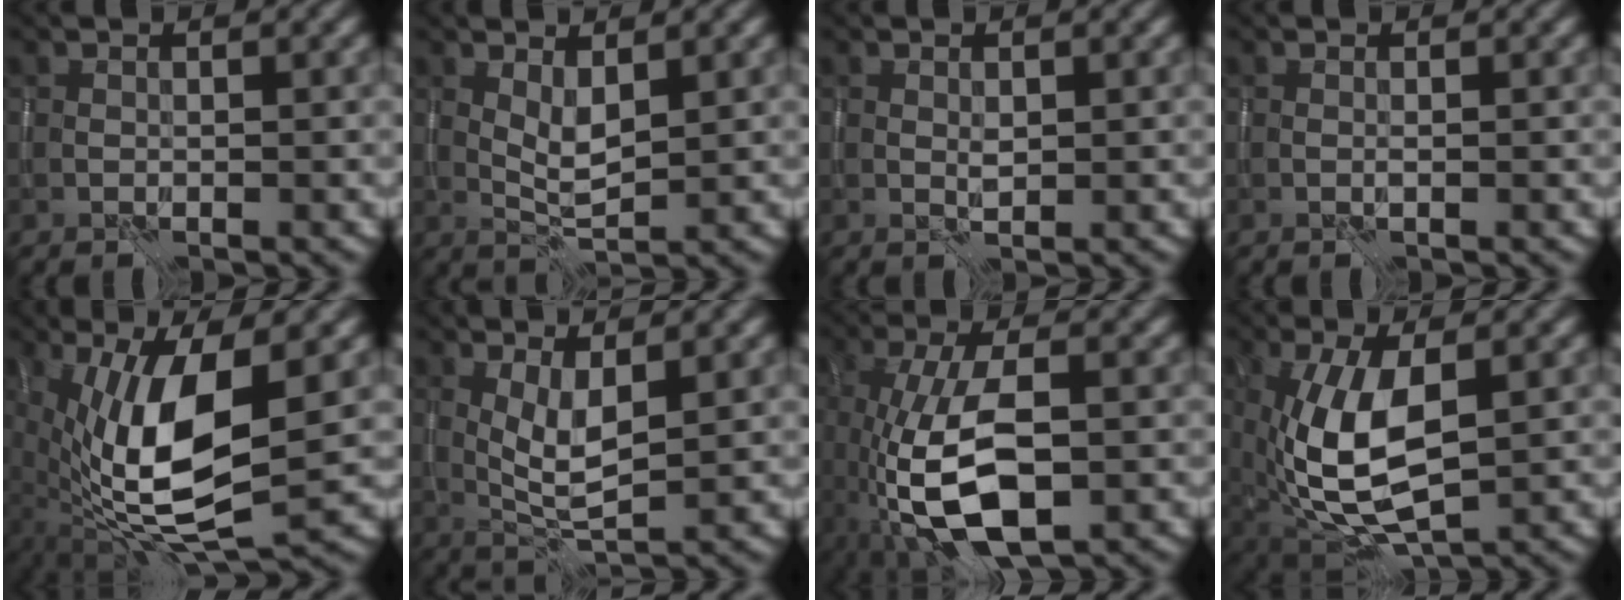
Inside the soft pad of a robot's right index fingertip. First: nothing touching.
{"total": 2.4, "force": [1.0, 0.8, 2.0], "torque": [-0.041, -0.004, 0.022]}
{"total": 0.6, "force": [0.4, 0.2, 0.5], "torque": [-0.012, -0.001, 0.008]}
{"total": 0.0}
{"total": 11.6, "force": [0.1, 4.2, 10.8], "torque": [-0.214, -0.012, 0.003]}
{"total": 3.5, "force": [0.9, 1.0, 3.2], "torque": [-0.067, -0.008, 0.020]}
{"total": 9.5, "force": [-3.2, 3.8, 8.1], "torque": [-0.172, -0.004, -0.057]}
{"total": 9.6, "force": [0.1, 4.7, 8.4], "torque": [-0.181, -0.011, 0.002]}